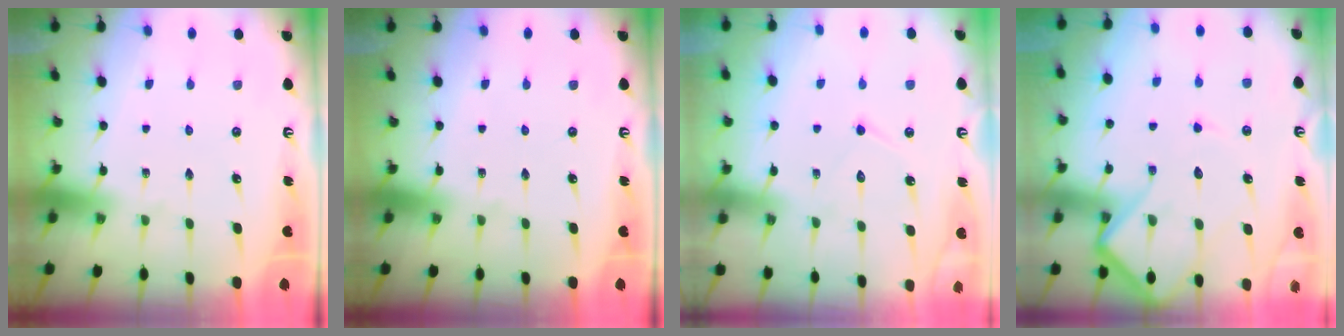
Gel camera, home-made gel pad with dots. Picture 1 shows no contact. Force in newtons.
{"total": 0.0}
{"total": 6.6, "press": 6.6, "slide": 0.5}
{"total": 12.0, "press": 11.9, "slide": 1.2}